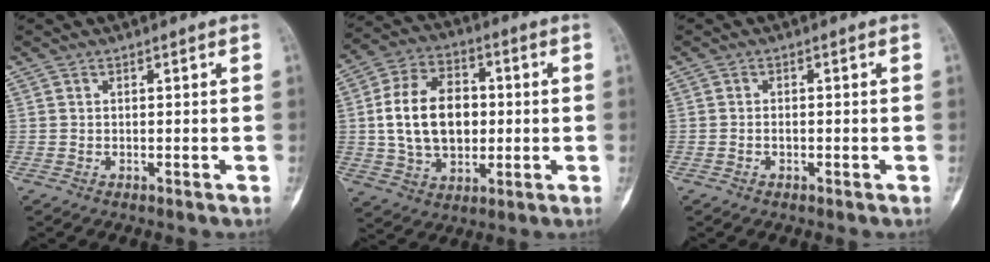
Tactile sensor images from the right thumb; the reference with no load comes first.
{"total": 16.1, "force": [0.7, 11.0, 11.8], "torque": [-0.183, 0.015, 0.014]}
{"total": 1.0, "force": [-0.4, 0.7, 0.7], "torque": [-0.013, 0.006, -0.007]}